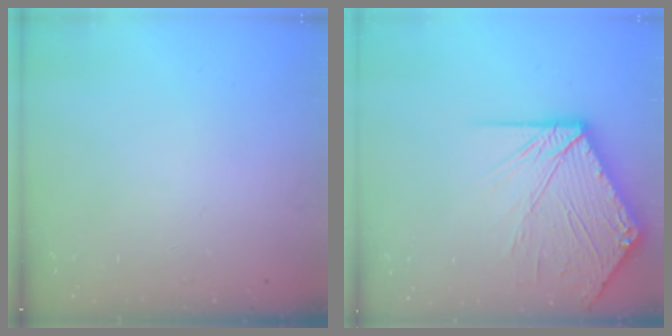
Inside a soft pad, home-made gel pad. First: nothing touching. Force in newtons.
{"total": 17.2, "press": 16.9, "slide": 2.8}